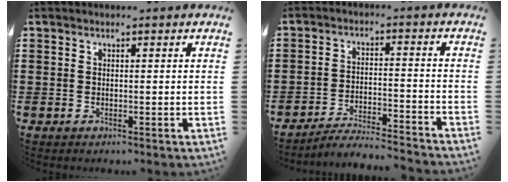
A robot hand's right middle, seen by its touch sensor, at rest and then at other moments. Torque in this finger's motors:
{"motor_torque": [0.86, -0.97, 0.09, 0.01]}